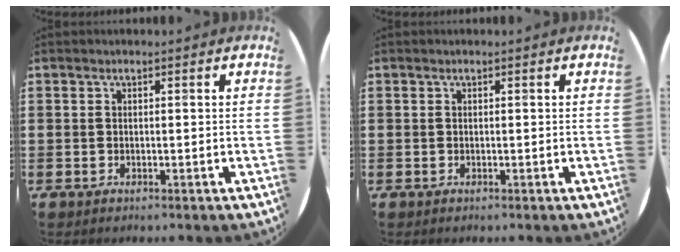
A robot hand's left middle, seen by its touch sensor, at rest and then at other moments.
{"total": 0.0}